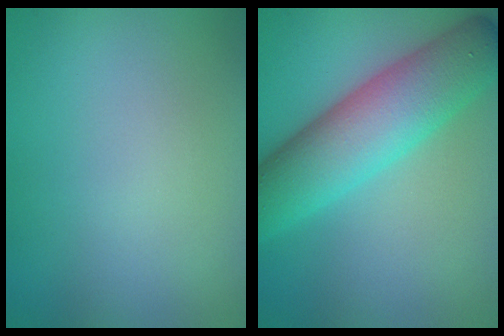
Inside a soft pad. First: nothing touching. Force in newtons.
{"total": 8.2, "press": 8.2, "slide": 0.2}